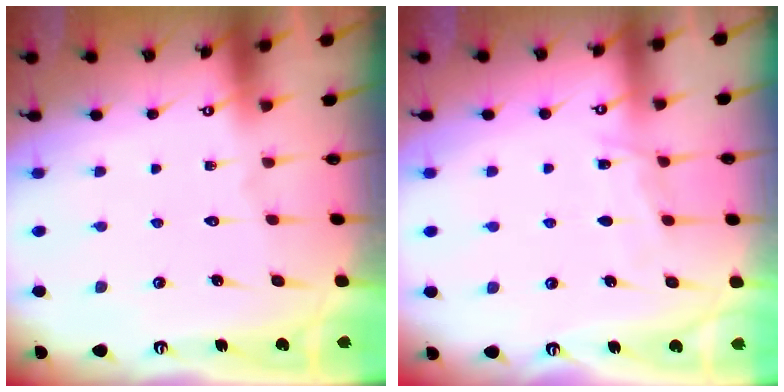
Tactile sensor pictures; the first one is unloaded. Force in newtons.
{"total": 5.0, "press": 4.9, "slide": 0.5}